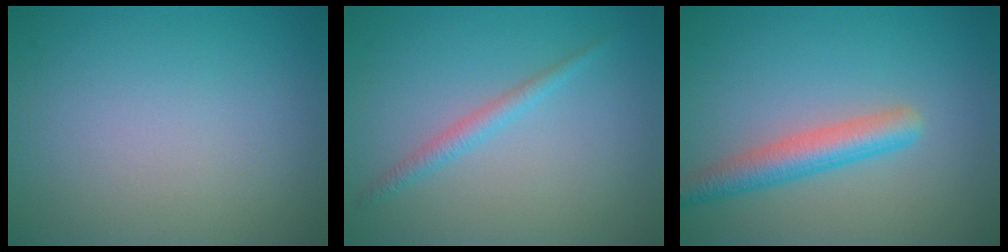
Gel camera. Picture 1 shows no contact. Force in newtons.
{"total": 1.5, "press": 1.5, "slide": 0.1}
{"total": 3.6, "press": 3.6, "slide": 0.1}